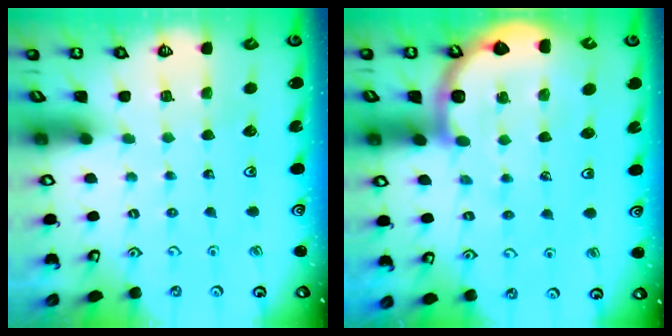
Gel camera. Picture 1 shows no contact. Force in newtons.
{"total": 8.3, "press": 7.7, "slide": 2.9}